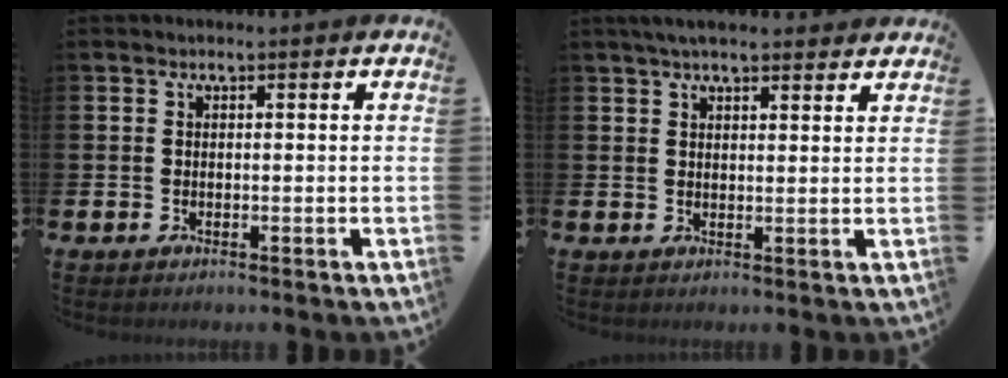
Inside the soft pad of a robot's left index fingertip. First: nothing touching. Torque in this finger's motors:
{"motor_torque": [0.50, -0.81, 0.84, 0.21]}